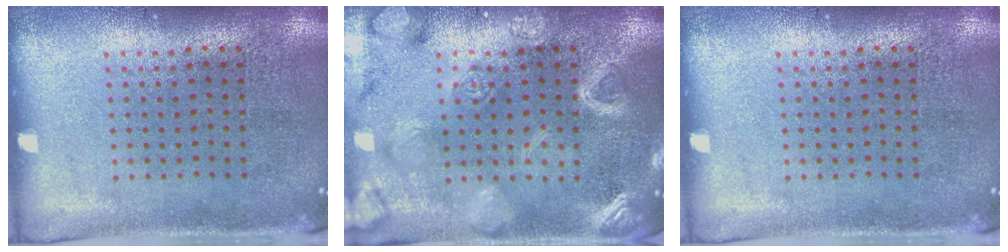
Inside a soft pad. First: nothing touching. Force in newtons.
{"total": 5.5, "press": 5.5, "slide": 0.7}
{"total": 0.0}